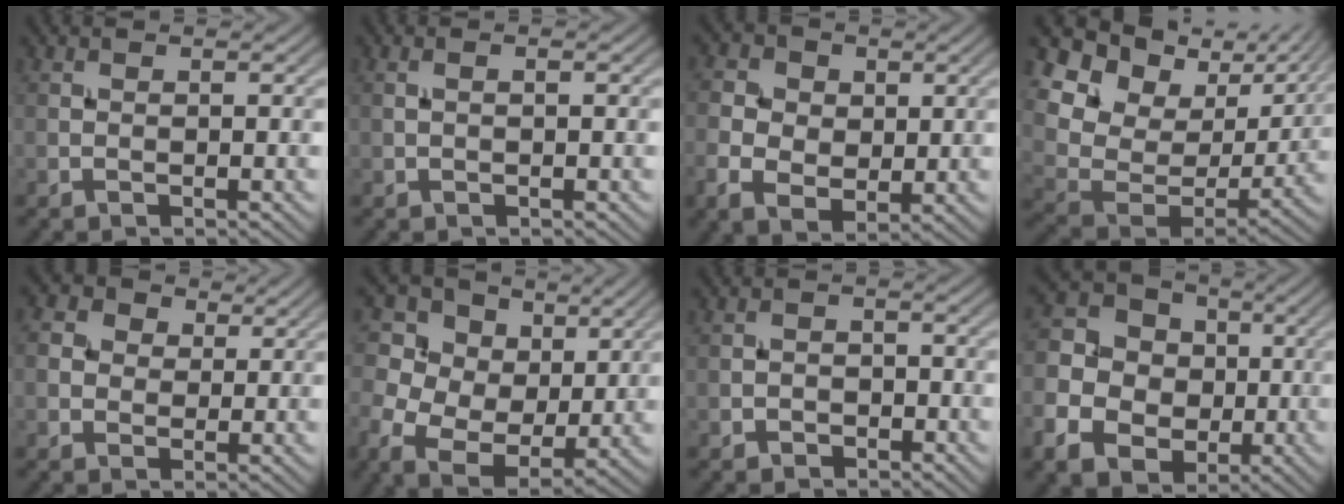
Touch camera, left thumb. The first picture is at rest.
{"total": 1.0, "force": [0.2, 0.2, 1.0], "torque": [-0.017, -0.001, 0.004]}
{"total": 6.5, "force": [0.3, 5.2, 4.0], "torque": [-0.096, -0.001, 0.000]}
{"total": 15.9, "force": [7.7, 10.6, 9.0], "torque": [-0.218, 0.007, 0.155]}
{"total": 4.4, "force": [1.4, 3.6, 2.1], "torque": [-0.065, 0.008, 0.023]}
{"total": 11.5, "force": [3.6, 8.7, 6.6], "torque": [-0.187, 0.018, 0.068]}
{"total": 1.7, "force": [-1.0, 1.2, 0.5], "torque": [-0.004, 0.003, -0.022]}
{"total": 11.8, "force": [-2.3, 10.0, 5.8], "torque": [-0.169, -0.020, -0.059]}